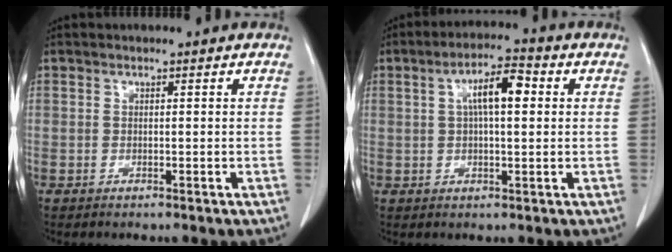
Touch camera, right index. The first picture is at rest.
{"total": 6.8, "force": [1.5, 1.7, 6.4], "torque": [-0.114, 0.019, 0.025]}